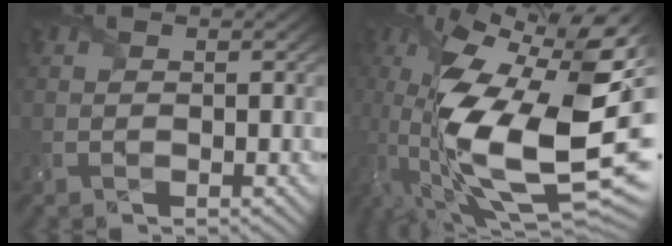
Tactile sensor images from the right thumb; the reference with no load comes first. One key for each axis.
{"total": 18.8, "fx": -0.8, "fy": 7.3, "fz": 17.3, "tx": -0.325, "ty": -0.015, "tz": -0.017}